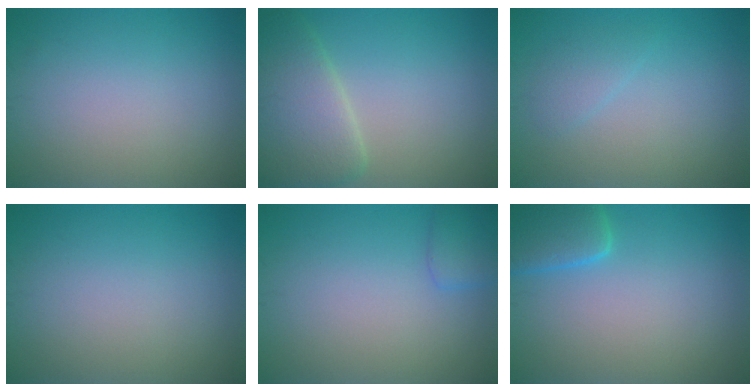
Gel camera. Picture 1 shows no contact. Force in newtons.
{"total": 5.7, "press": 5.7, "slide": 0.0}
{"total": 1.3, "press": 1.3, "slide": 0.1}
{"total": 0.0}
{"total": 1.7, "press": 1.7, "slide": 0.1}
{"total": 3.9, "press": 3.9, "slide": 0.4}